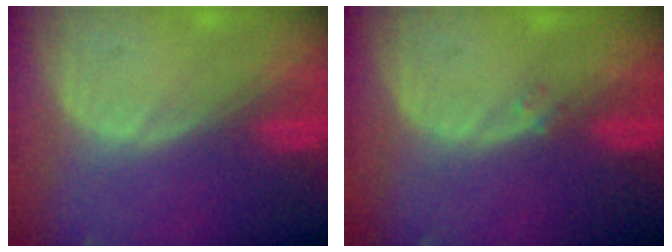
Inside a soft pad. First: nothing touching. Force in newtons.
{"total": 1.0, "press": 0.9, "slide": 0.4}